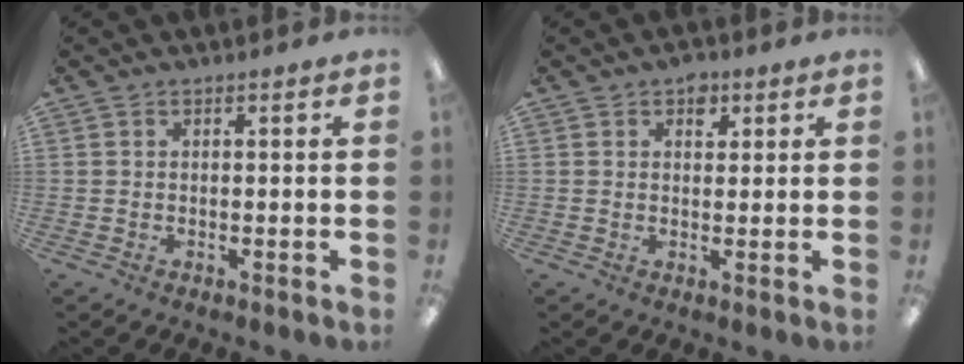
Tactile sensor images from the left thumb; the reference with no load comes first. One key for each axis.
{"total": 3.4, "fx": 1.9, "fy": 2.3, "fz": 1.7, "tx": -0.004, "ty": -0.008, "tz": 0.027}